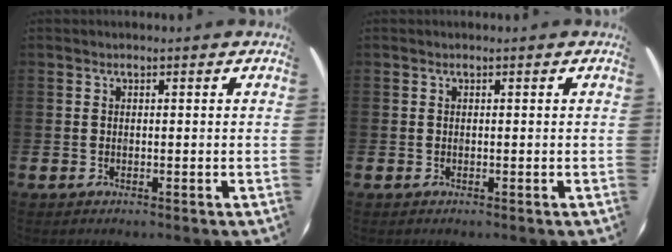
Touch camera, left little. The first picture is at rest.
{"total": 0.0}